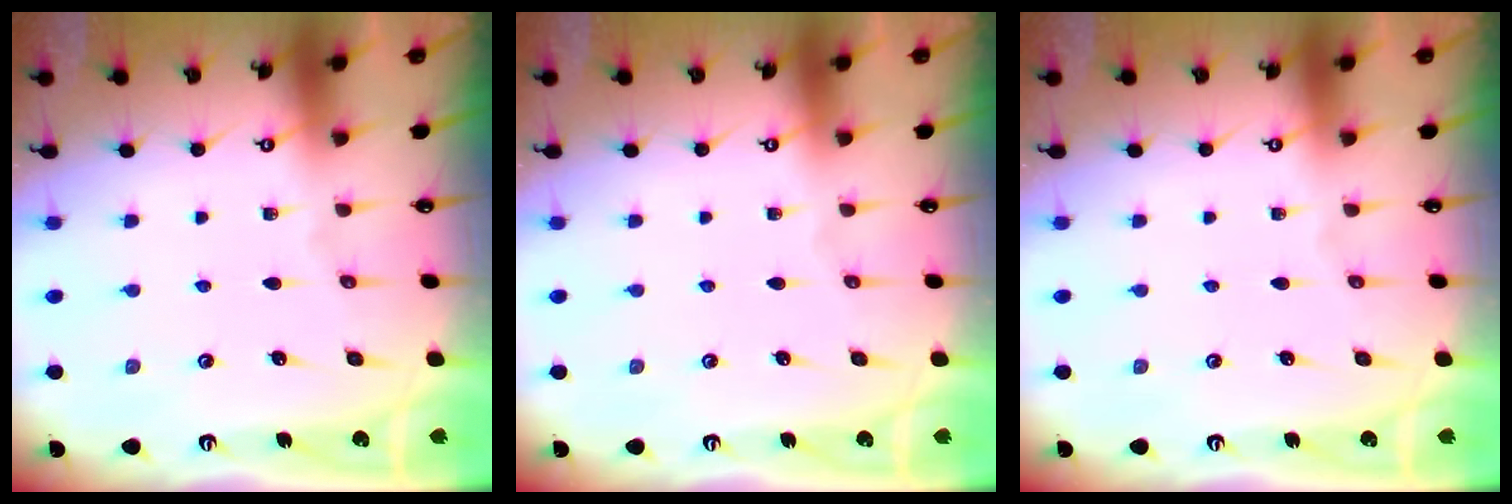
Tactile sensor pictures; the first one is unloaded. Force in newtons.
{"total": 0.0}
{"total": 0.0}